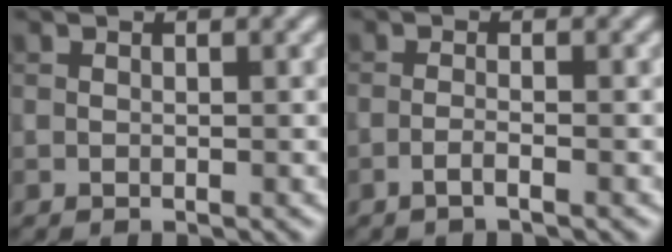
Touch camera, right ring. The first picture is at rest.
{"total": 1.4, "force": [-0.7, 0.4, 1.2], "torque": [-0.016, 0.000, -0.020]}